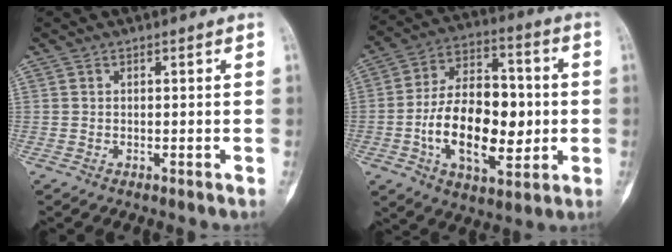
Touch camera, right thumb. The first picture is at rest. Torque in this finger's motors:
{"motor_torque": [2.39, 2.62, 1.35, -1.00, 0.14]}